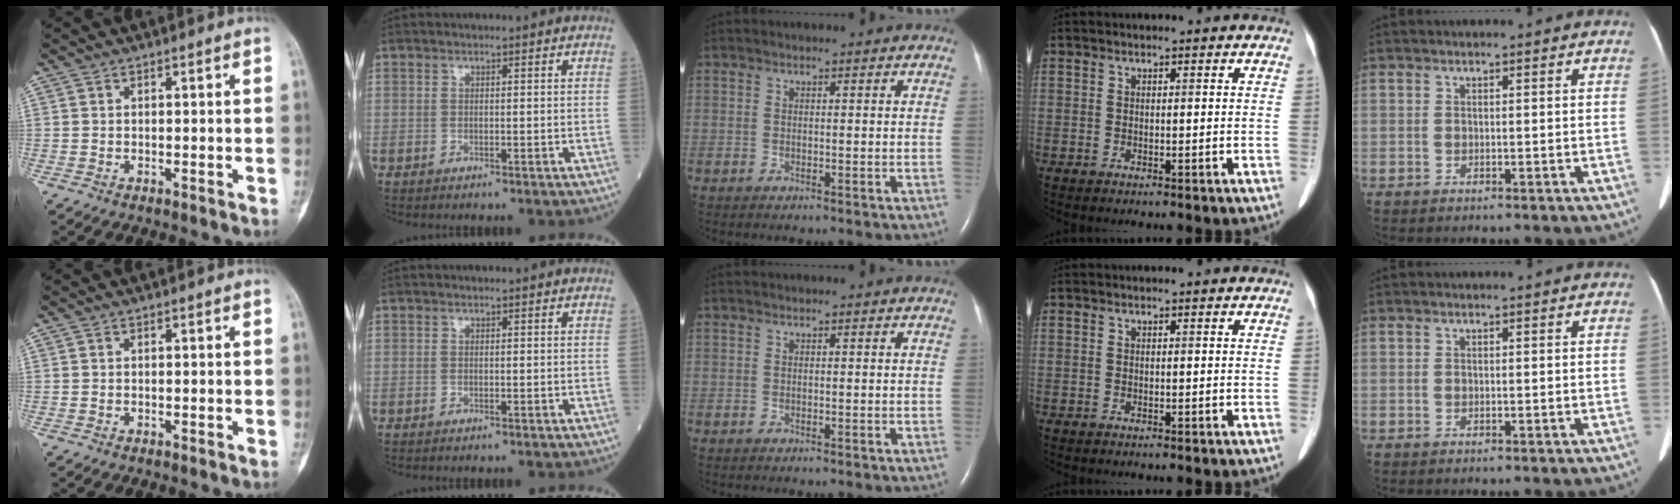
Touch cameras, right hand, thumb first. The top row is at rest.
{}